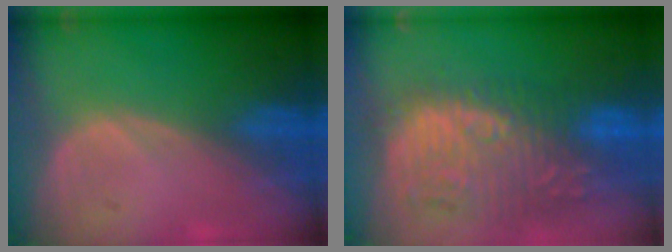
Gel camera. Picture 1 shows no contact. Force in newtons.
{"total": 12.4, "press": 11.5, "slide": 4.7}